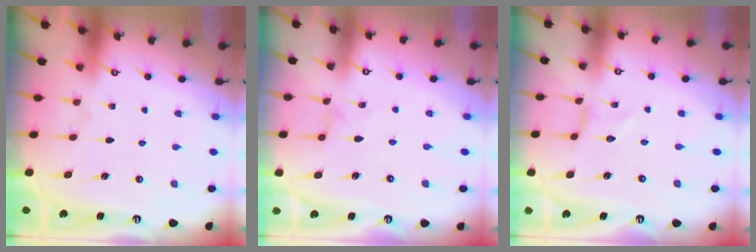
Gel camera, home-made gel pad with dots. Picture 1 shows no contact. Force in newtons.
{"total": 0.0}
{"total": 0.0}